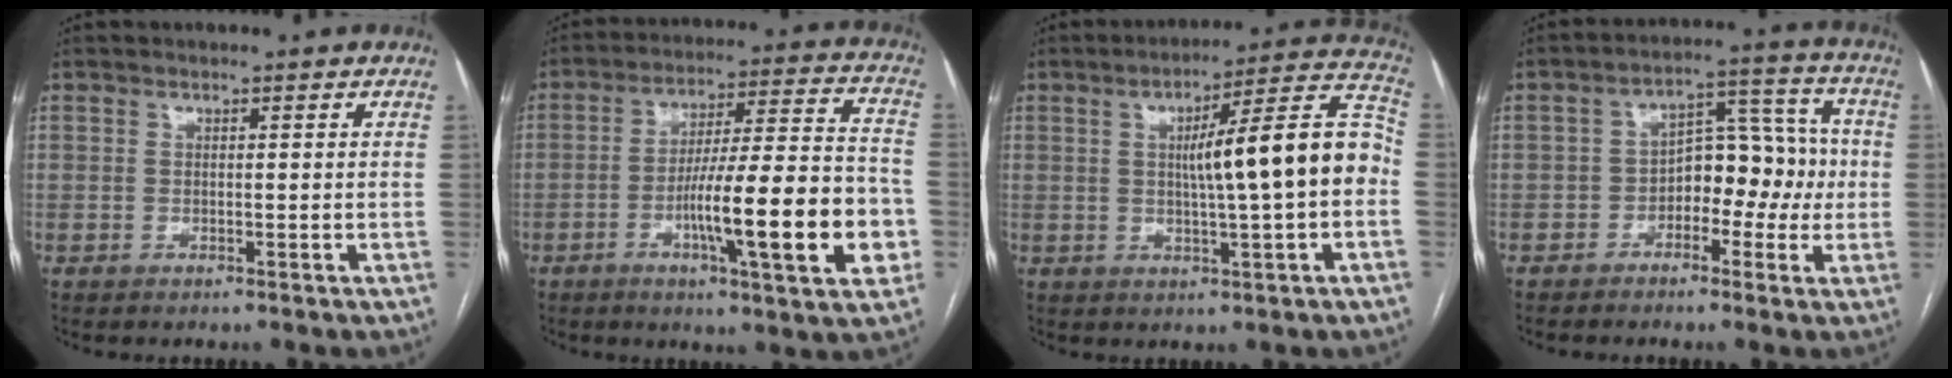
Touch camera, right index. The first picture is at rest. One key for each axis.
{"total": 18.5, "fx": -5.4, "fy": 1.8, "fz": 17.6, "tx": -0.255, "ty": 0.009, "tz": -0.076}
{"total": 14.1, "fx": -0.2, "fy": 0.9, "fz": 14.1, "tx": -0.202, "ty": 0.032, "tz": -0.005}
{"total": 8.7, "fx": -2.0, "fy": 5.1, "fz": 6.8, "tx": -0.095, "ty": 0.041, "tz": -0.031}